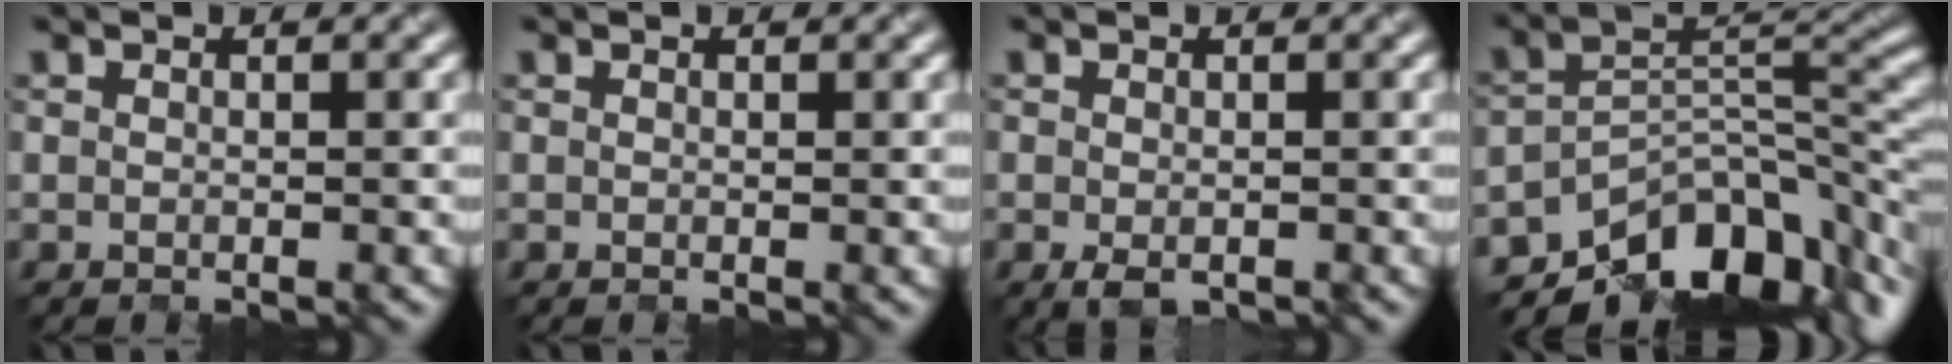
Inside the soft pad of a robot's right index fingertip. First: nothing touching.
{"total": 0.0}
{"total": 1.5, "force": [-1.4, 0.4, 0.5], "torque": [-0.021, -0.010, -0.014]}
{"total": 10.2, "force": [-7.5, 4.8, 5.1], "torque": [-0.071, -0.004, -0.134]}